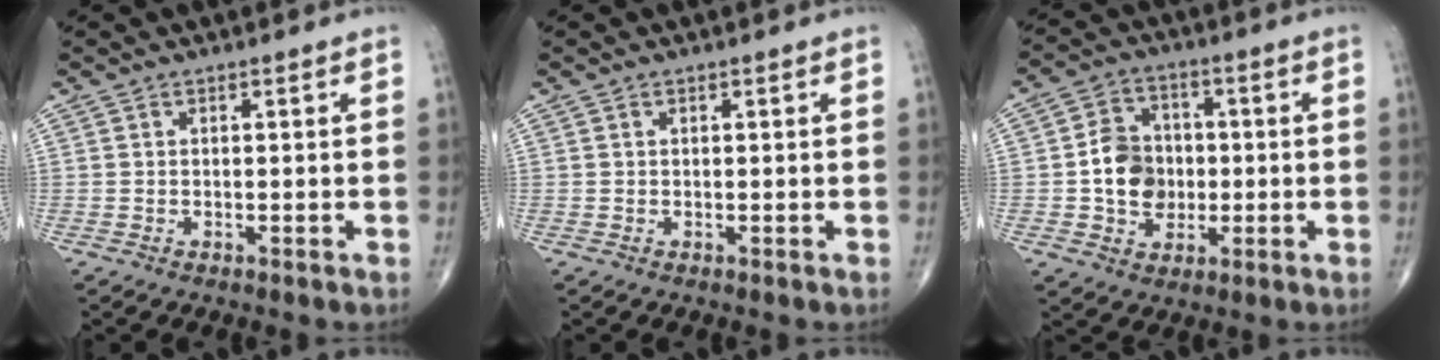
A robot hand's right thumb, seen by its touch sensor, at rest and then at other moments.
{"total": 0.0}
{"total": 10.0, "force": [-0.6, 8.2, 5.7], "torque": [-0.066, 0.016, -0.013]}